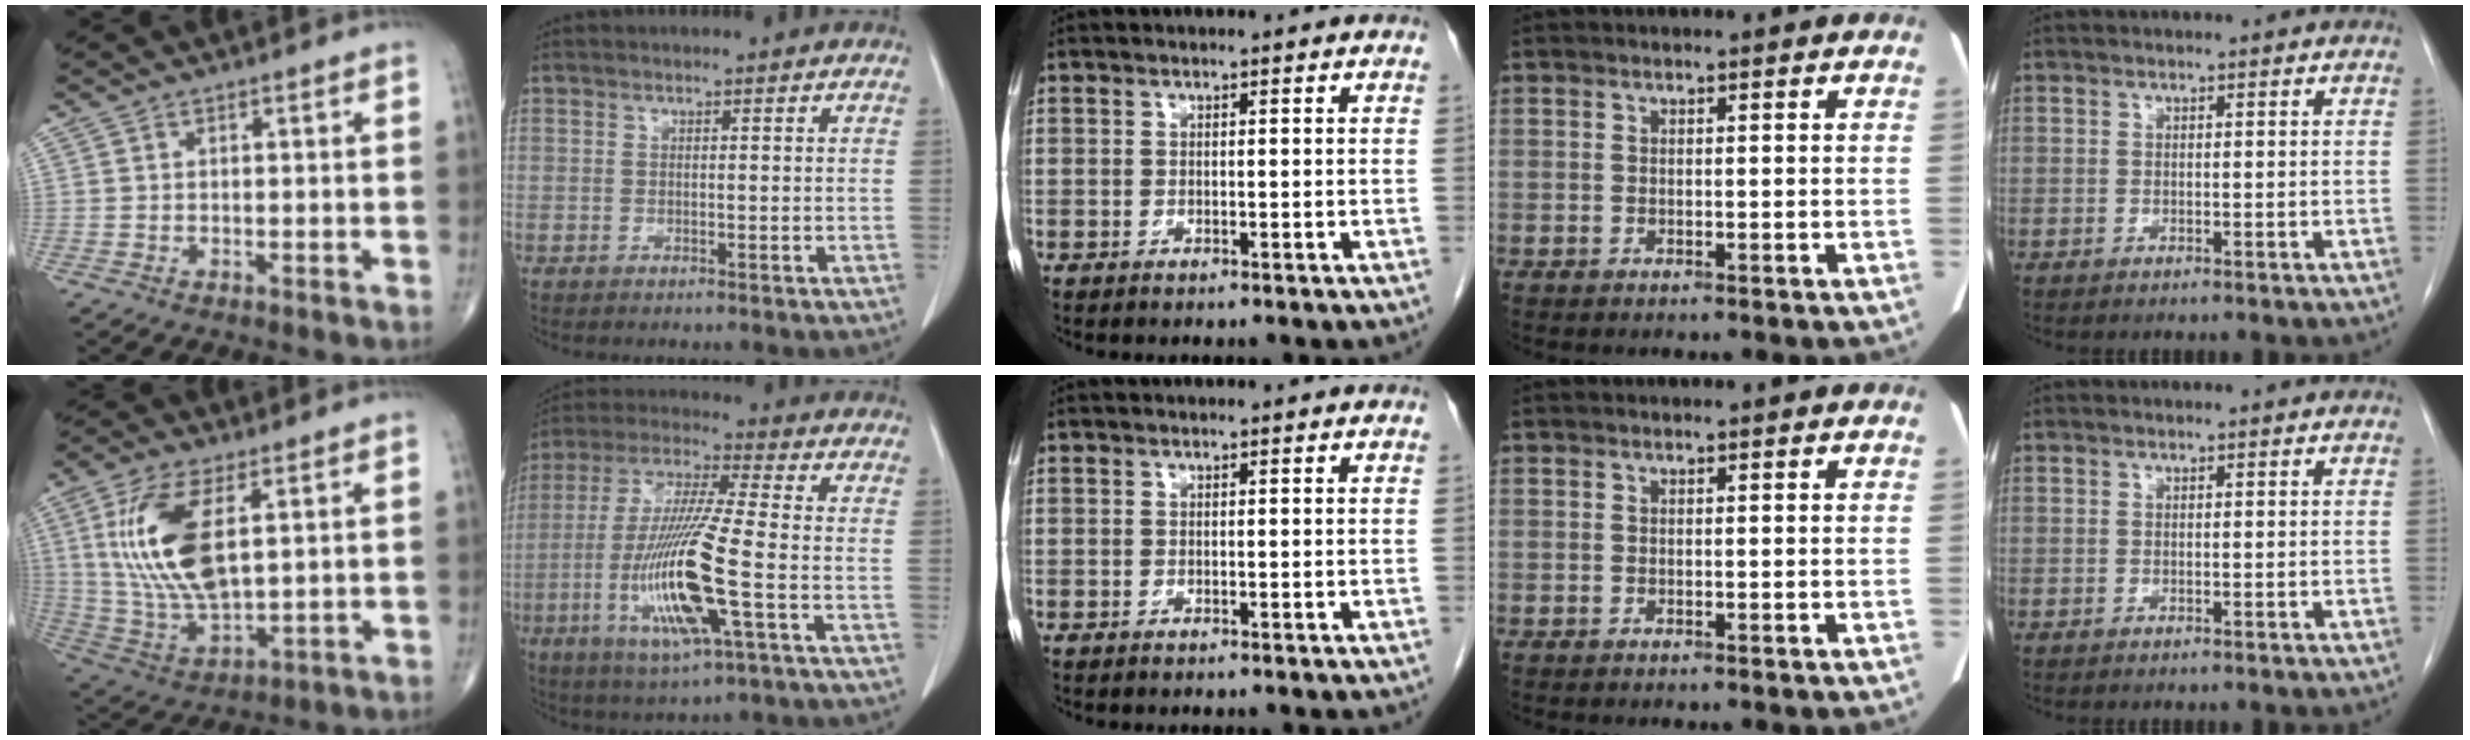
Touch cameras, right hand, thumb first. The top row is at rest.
{"thumb": {"total": 16.7, "force": [4.3, 7.4, 14.3], "torque": [-0.295, -0.019, 0.094]}, "index": {"total": 16.3, "force": [-4.4, 0.8, 15.6], "torque": [-0.326, -0.019, -0.082]}}